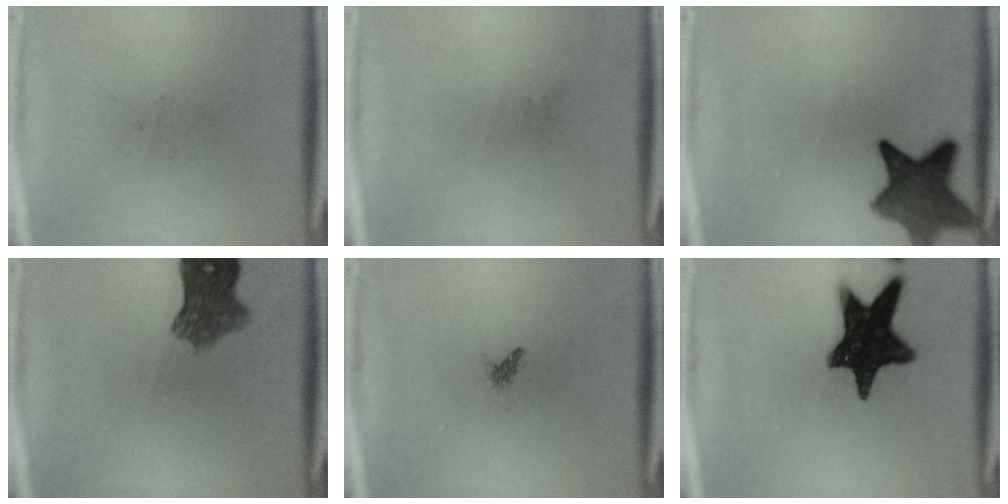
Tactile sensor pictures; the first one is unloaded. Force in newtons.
{"total": 0.0}
{"total": 9.4}
{"total": 7.0}
{"total": 0.7}
{"total": 18.1}